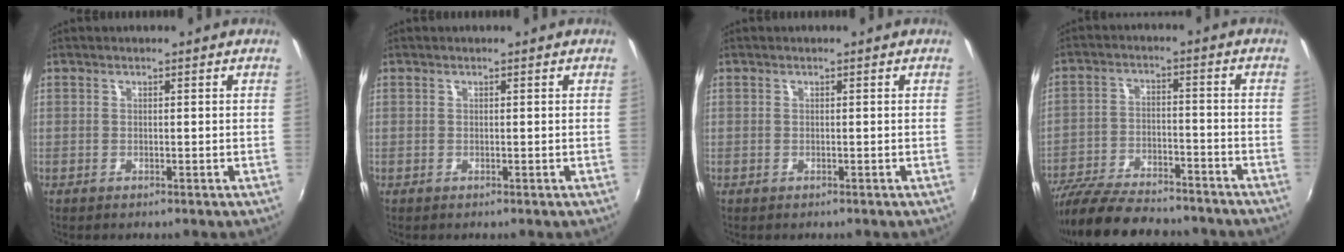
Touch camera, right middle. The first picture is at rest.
{"total": 0.0}
{"total": 0.0}
{"total": 21.1, "force": [-17.9, 5.9, 9.5], "torque": [-0.197, -0.030, -0.277]}